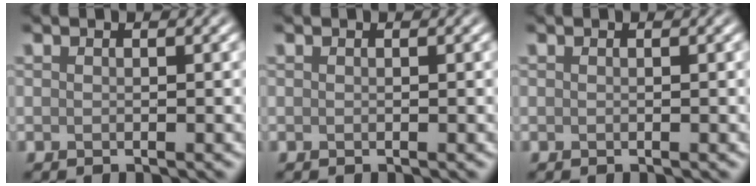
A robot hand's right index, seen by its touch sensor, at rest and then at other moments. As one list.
[{"total": 0.0}, {"total": 0.0}]